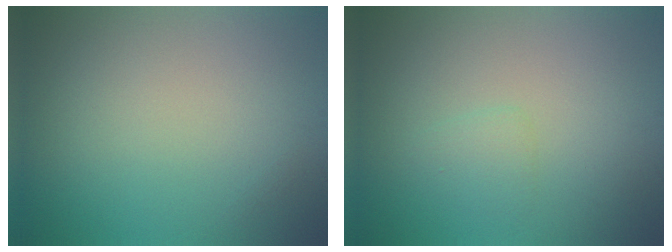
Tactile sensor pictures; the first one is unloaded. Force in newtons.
{"total": 1.1, "press": 1.1, "slide": 0.1}